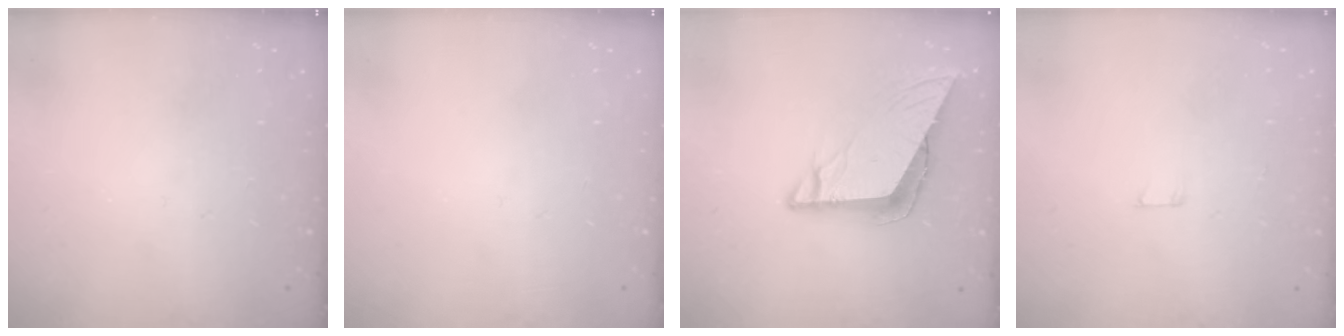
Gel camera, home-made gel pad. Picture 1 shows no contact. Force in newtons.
{"total": 0.0}
{"total": 8.7, "press": 8.6, "slide": 0.7}
{"total": 2.5, "press": 2.5, "slide": 0.2}